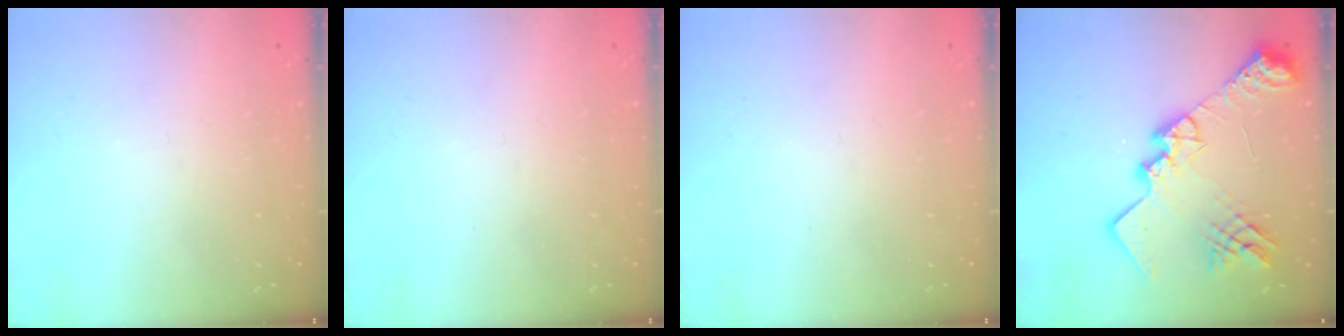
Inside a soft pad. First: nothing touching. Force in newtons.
{"total": 0.0}
{"total": 0.0}
{"total": 23.6, "press": 23.5, "slide": 1.9}